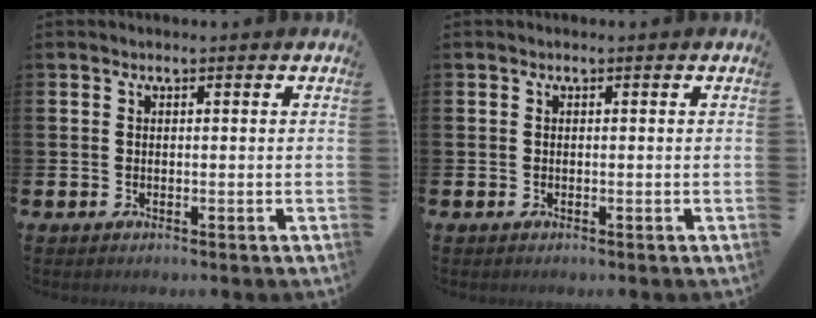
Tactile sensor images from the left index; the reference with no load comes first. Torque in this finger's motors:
{"motor_torque": [0.00, 0.00, 0.00, 0.01]}